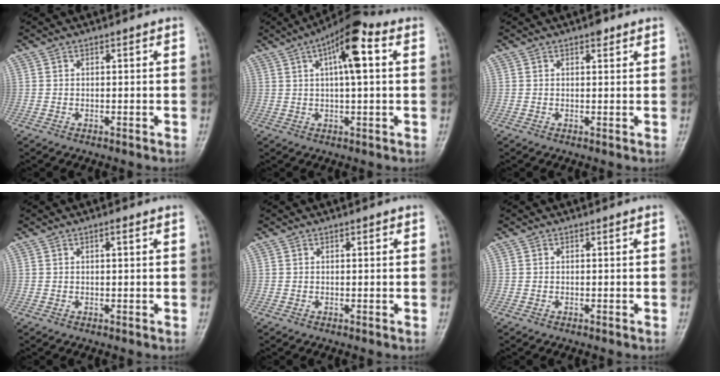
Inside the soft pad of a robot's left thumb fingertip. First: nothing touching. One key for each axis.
{"total": 10.9, "fx": 3.5, "fy": 3.3, "fz": 9.8, "tx": -0.157, "ty": 0.019, "tz": 0.048}
{"total": 1.7, "fx": 1.2, "fy": 0.7, "fz": 1.0, "tx": -0.008, "ty": -0.005, "tz": 0.013}
{"total": 1.2, "fx": 0.5, "fy": 0.3, "fz": 1.0, "tx": -0.017, "ty": 0.002, "tz": 0.005}
{"total": 0.8, "fx": 0.4, "fy": 0.3, "fz": 0.5, "tx": -0.006, "ty": 0.000, "tz": 0.003}
{"total": 0.0}